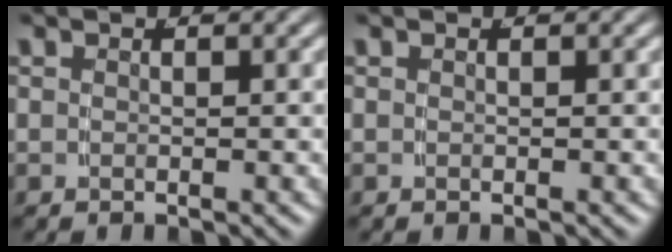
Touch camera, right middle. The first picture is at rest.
{"total": 0.0}